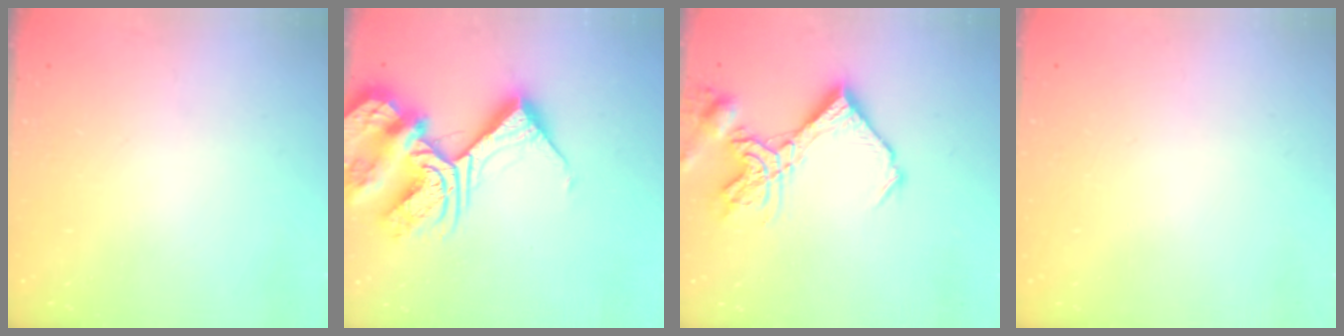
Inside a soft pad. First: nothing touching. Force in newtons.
{"total": 19.4, "press": 19.2, "slide": 2.3}
{"total": 15.7, "press": 15.6, "slide": 1.8}
{"total": 1.8, "press": 1.8, "slide": 0.1}